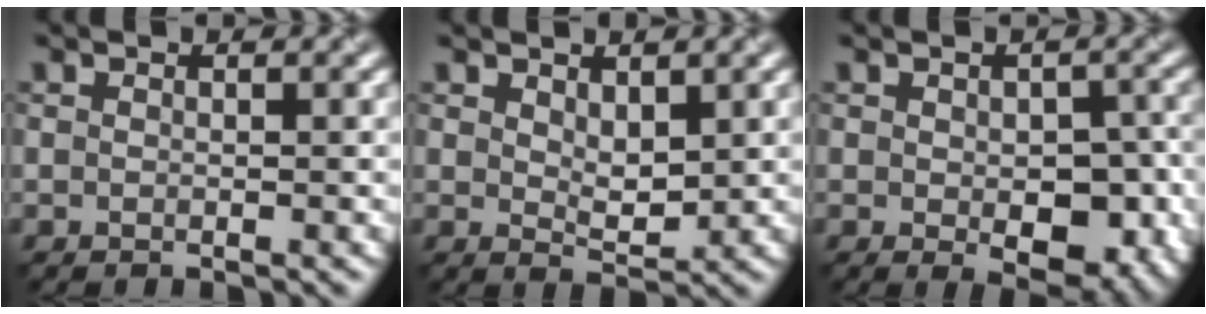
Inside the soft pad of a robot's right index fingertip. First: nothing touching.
{"total": 2.3, "force": [1.0, 1.2, 1.7], "torque": [-0.031, -0.005, 0.022]}
{"total": 6.3, "force": [-1.4, 3.3, 5.1], "torque": [-0.068, -0.015, -0.012]}